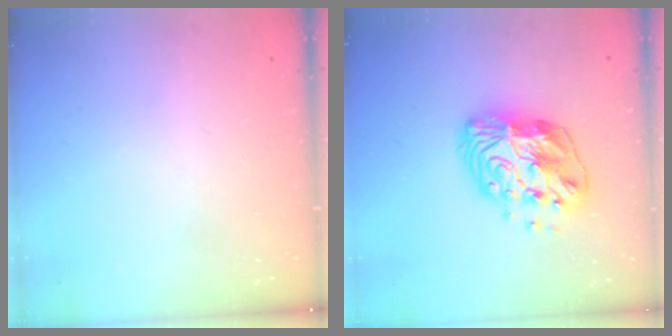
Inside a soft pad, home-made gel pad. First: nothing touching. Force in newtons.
{"total": 14.1, "press": 14.1, "slide": 1.2}